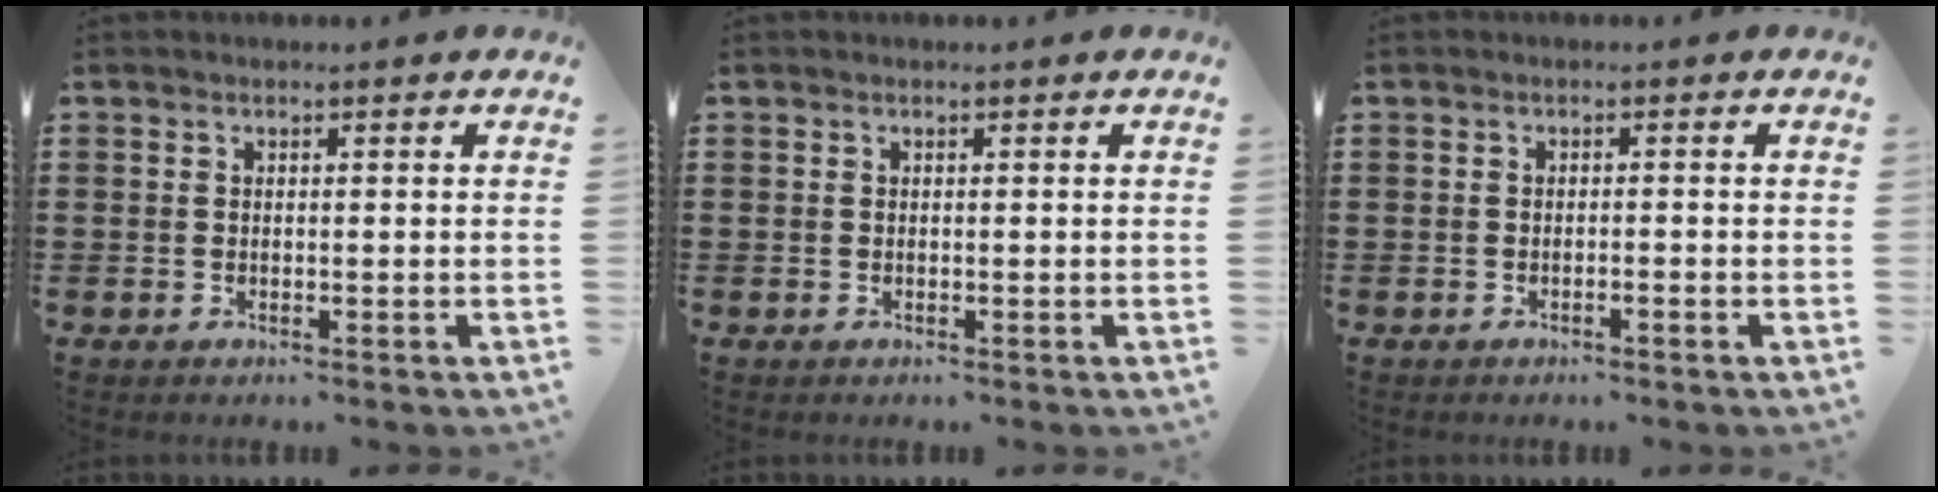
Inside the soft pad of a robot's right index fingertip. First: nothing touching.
{"total": 0.0}
{"total": 0.6, "force": [-0.6, 0.0, 0.3], "torque": [-0.007, -0.002, -0.010]}